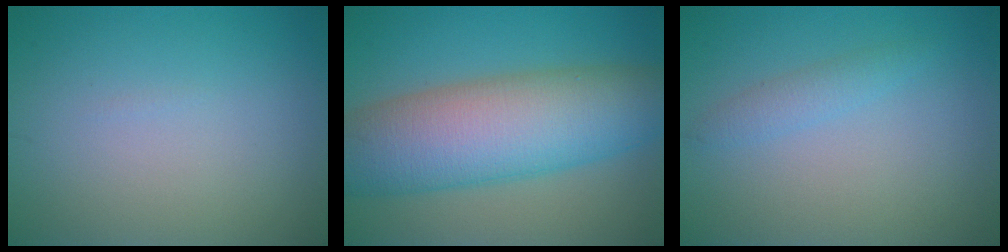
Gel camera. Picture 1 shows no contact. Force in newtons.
{"total": 11.2, "press": 11.2, "slide": 0.3}
{"total": 1.5, "press": 1.5, "slide": 0.0}